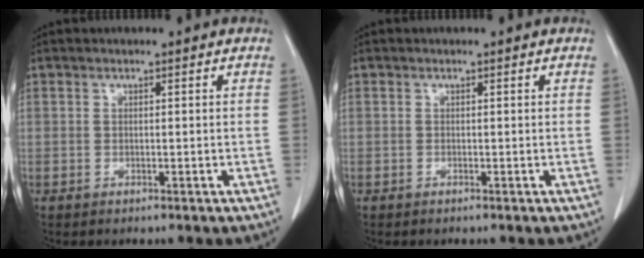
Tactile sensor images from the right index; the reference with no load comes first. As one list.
[{"total": 0.0}]